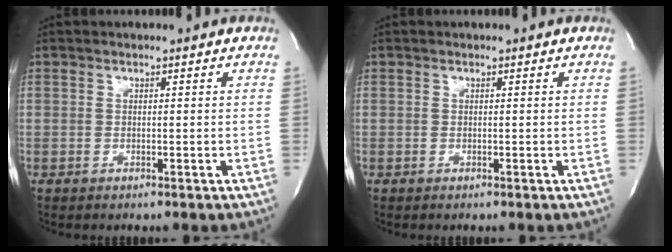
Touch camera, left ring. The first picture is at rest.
{"total": 0.0}